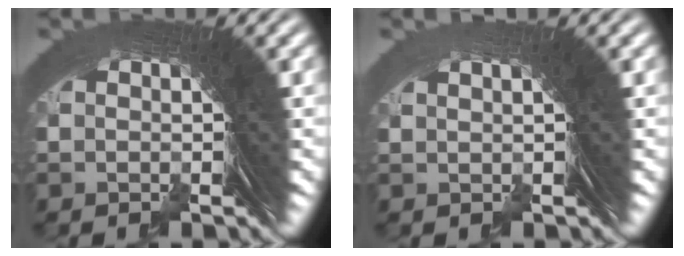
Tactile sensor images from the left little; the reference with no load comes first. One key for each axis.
{"total": 0.9, "fx": 0.7, "fy": -0.5, "fz": 0.0, "tx": 0.011, "ty": 0.008, "tz": 0.014}